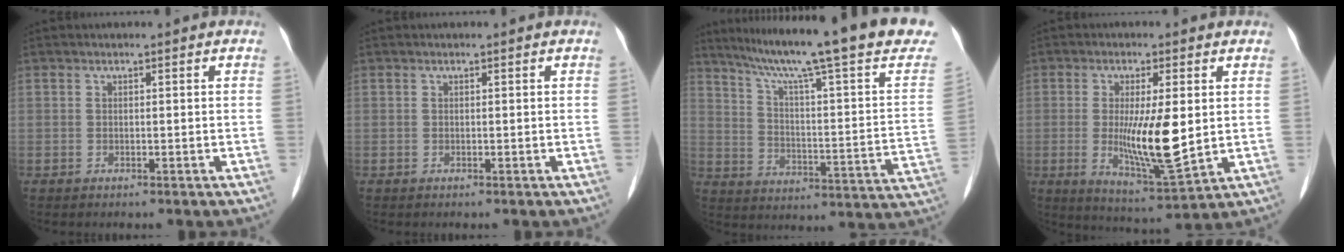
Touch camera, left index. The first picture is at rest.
{"total": 0.0}
{"total": 25.6, "force": [20.1, 0.9, 15.8], "torque": [-0.238, -0.033, 0.265]}
{"total": 10.0, "force": [0.2, 1.8, 9.9], "torque": [-0.179, -0.023, 0.007]}